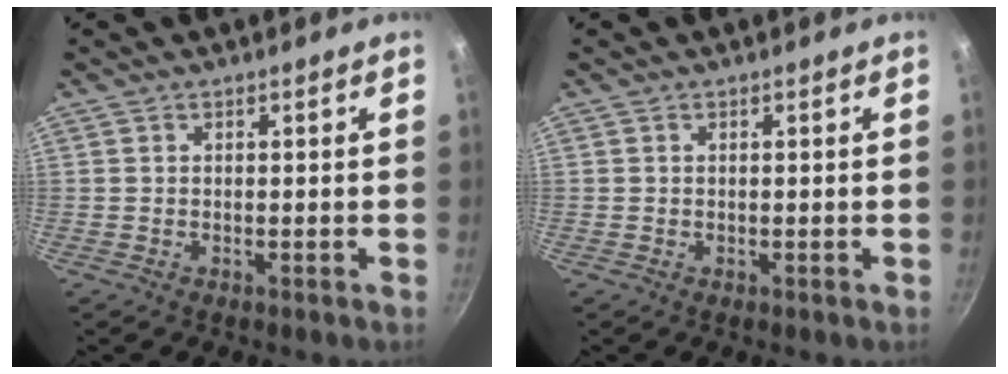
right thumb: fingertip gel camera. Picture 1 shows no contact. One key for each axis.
{"total": 0.0}